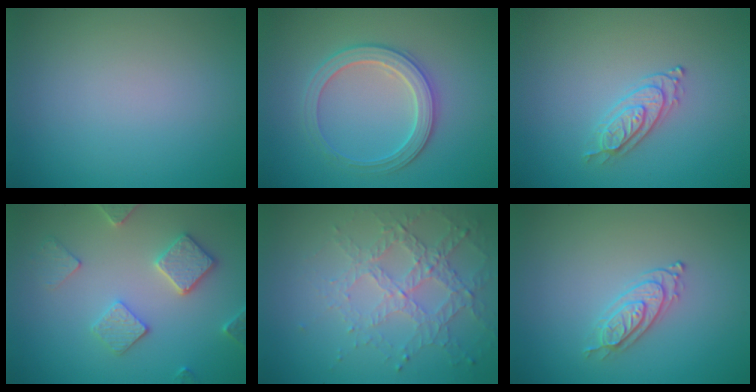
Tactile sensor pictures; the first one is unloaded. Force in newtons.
{"total": 3.3, "press": 3.2, "slide": 0.6}
{"total": 2.2, "press": 2.1, "slide": 0.7}
{"total": 3.4, "press": 3.4, "slide": 0.3}
{"total": 4.7, "press": 3.3, "slide": 3.3}
{"total": 2.2, "press": 2.0, "slide": 0.7}